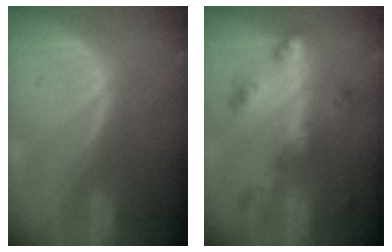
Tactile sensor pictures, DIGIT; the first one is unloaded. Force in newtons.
{"total": 6.8, "press": 6.0, "slide": 3.3}